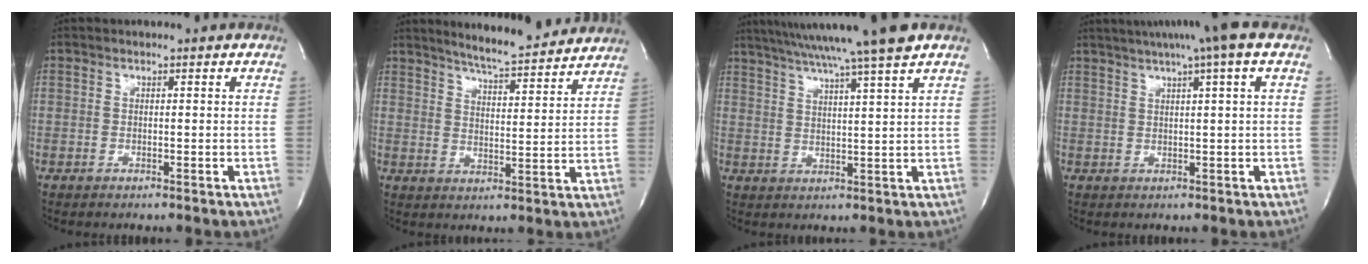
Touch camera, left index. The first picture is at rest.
{"total": 12.5, "force": [11.6, 0.6, 4.5], "torque": [-0.073, -0.004, 0.158]}
{"total": 15.4, "force": [12.7, -1.7, 8.6], "torque": [-0.150, 0.003, 0.181]}
{"total": 9.2, "force": [6.2, -0.7, 6.8], "torque": [-0.113, 0.024, 0.080]}